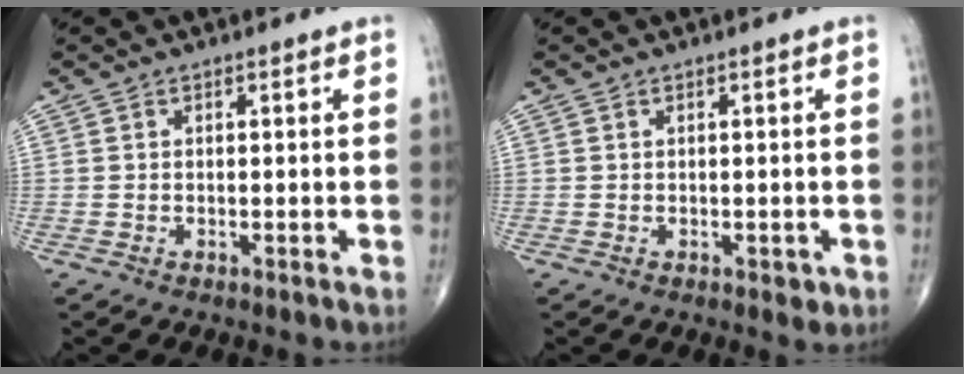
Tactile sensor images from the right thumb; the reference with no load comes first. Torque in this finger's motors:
{"motor_torque": [0.26, 0.49, -0.28, -0.22, 0.03]}